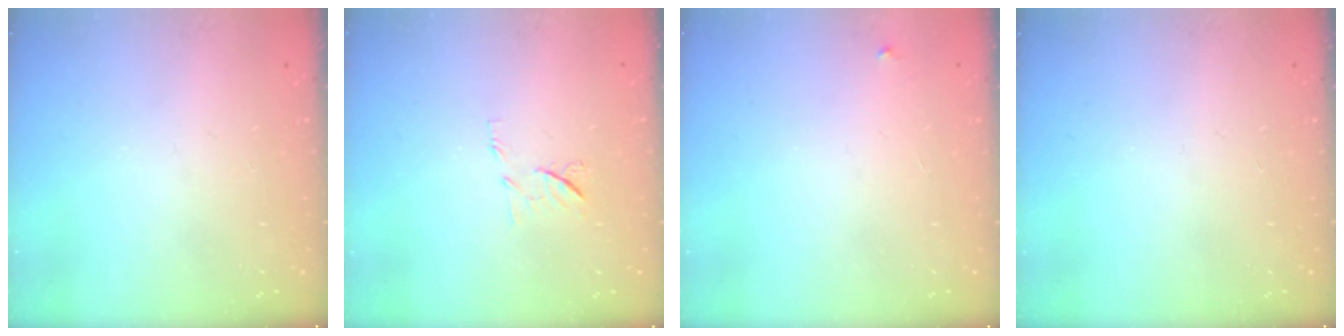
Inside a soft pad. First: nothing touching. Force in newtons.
{"total": 6.7, "press": 6.6, "slide": 1.0}
{"total": 2.1, "press": 2.1, "slide": 0.1}
{"total": 0.0}